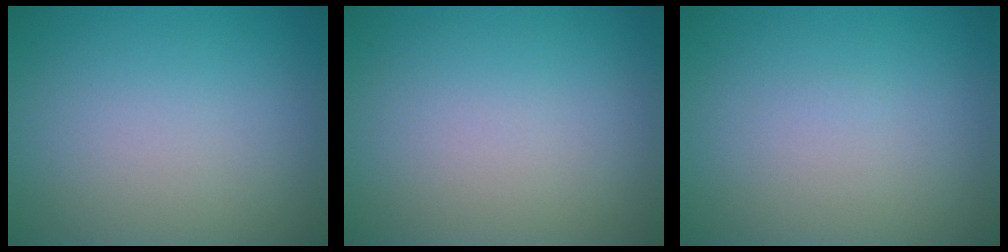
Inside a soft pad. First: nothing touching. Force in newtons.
{"total": 0.0}
{"total": 0.0}